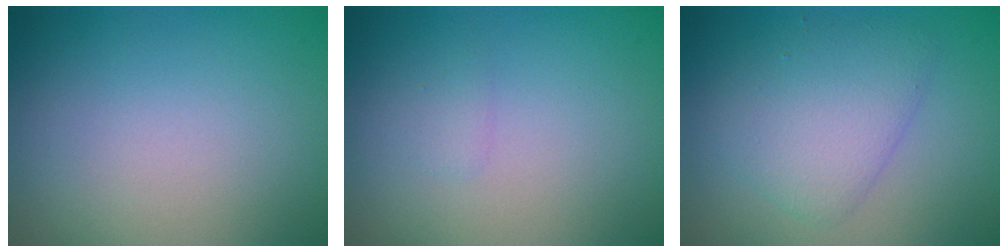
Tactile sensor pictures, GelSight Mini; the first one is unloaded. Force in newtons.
{"total": 0.7, "press": 0.7, "slide": 0.1}
{"total": 4.1, "press": 4.1, "slide": 0.1}